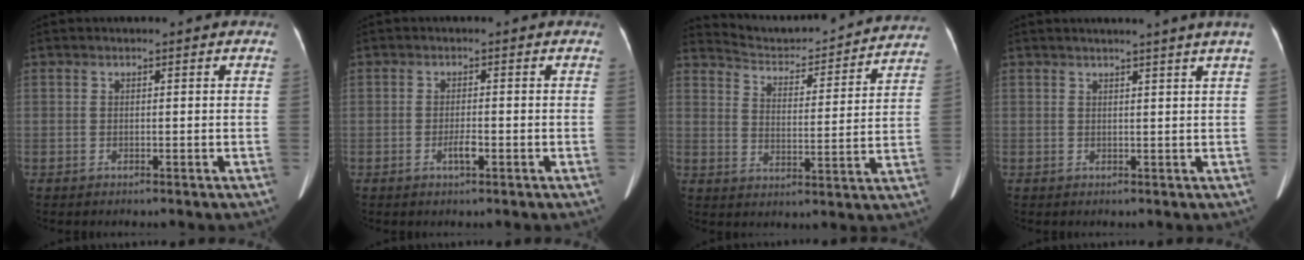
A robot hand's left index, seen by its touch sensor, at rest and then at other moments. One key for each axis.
{"total": 1.9, "fx": -1.0, "fy": 0.4, "fz": 1.6, "tx": -0.031, "ty": -0.003, "tz": -0.018}
{"total": 18.3, "fx": 17.6, "fy": 2.6, "fz": 4.0, "tx": -0.055, "ty": -0.023, "tz": 0.232}
{"total": 4.3, "fx": 3.5, "fy": -1.2, "fz": 2.2, "tx": -0.027, "ty": 0.005, "tz": 0.040}